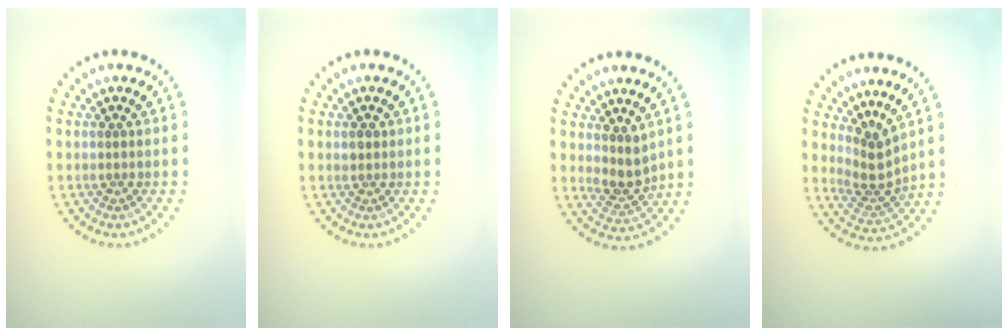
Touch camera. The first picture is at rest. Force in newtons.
{"total": 1.0, "press": 0.9, "slide": 0.4}
{"total": 2.6, "press": 2.0, "slide": 1.7}
{"total": 2.9, "press": 2.0, "slide": 2.1}